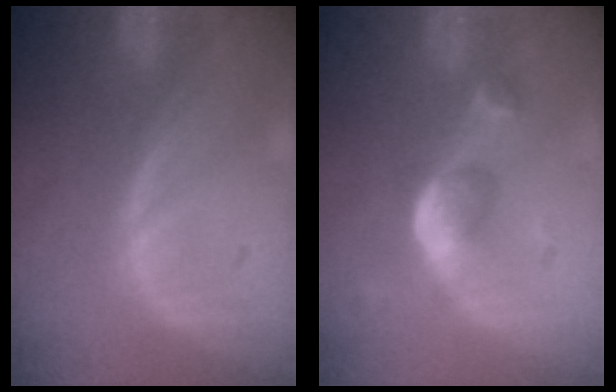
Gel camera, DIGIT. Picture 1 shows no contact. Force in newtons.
{"total": 5.1, "press": 4.7, "slide": 1.9}